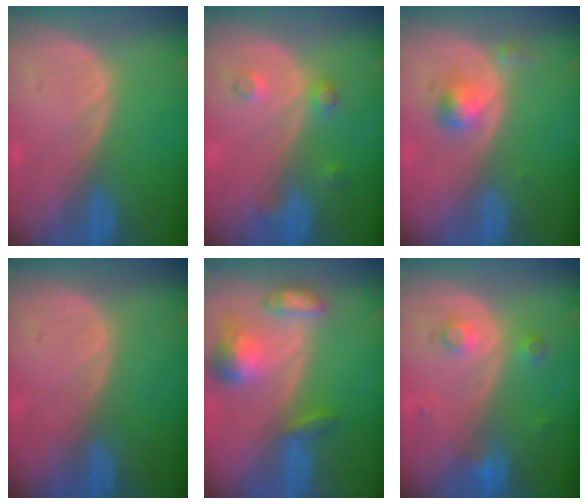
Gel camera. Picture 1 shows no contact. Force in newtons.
{"total": 2.6, "press": 2.6, "slide": 0.3}
{"total": 2.8, "press": 2.7, "slide": 0.2}
{"total": 0.0}
{"total": 7.1, "press": 6.5, "slide": 2.7}
{"total": 3.4, "press": 3.1, "slide": 1.2}